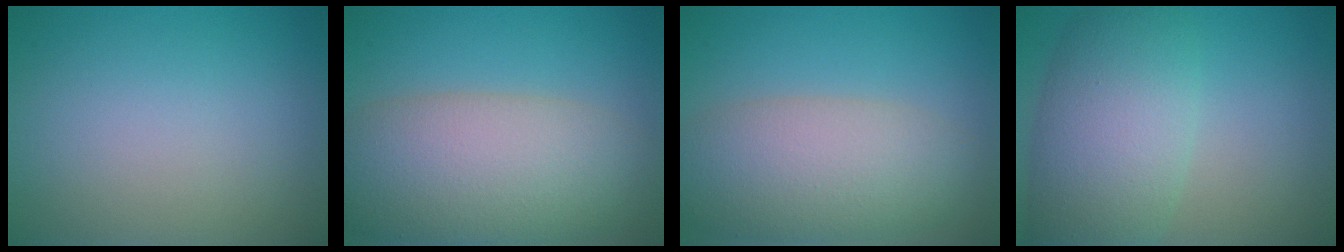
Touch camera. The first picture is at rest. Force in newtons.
{"total": 9.8, "press": 9.8, "slide": 0.6}
{"total": 7.2, "press": 7.2, "slide": 0.7}
{"total": 8.0, "press": 8.0, "slide": 0.3}